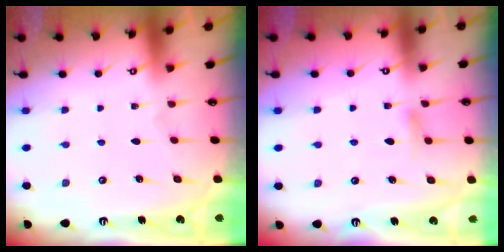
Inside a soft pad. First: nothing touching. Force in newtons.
{"total": 6.5, "press": 6.5, "slide": 0.7}